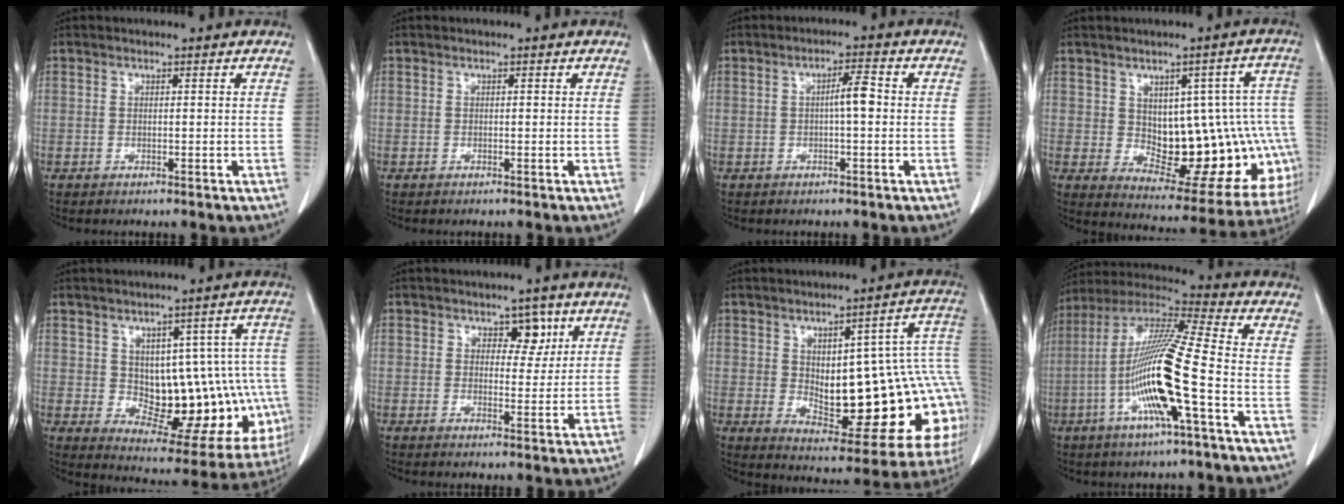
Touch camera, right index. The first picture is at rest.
{"total": 0.0}
{"total": 3.4, "force": [0.0, 0.4, 3.4], "torque": [-0.056, 0.006, -0.002]}
{"total": 18.4, "force": [-0.8, 8.8, 16.1], "torque": [-0.144, 0.034, 0.017]}
{"total": 17.9, "force": [-1.3, 9.0, 15.4], "torque": [-0.145, 0.029, 0.012]}
{"total": 3.9, "force": [1.9, 2.4, 2.5], "torque": [-0.023, 0.003, 0.028]}
{"total": 22.9, "force": [0.2, 7.3, 21.7], "torque": [-0.213, 0.028, 0.027]}
{"total": 16.8, "force": [-4.6, 0.2, 16.1], "torque": [-0.322, -0.002, -0.096]}